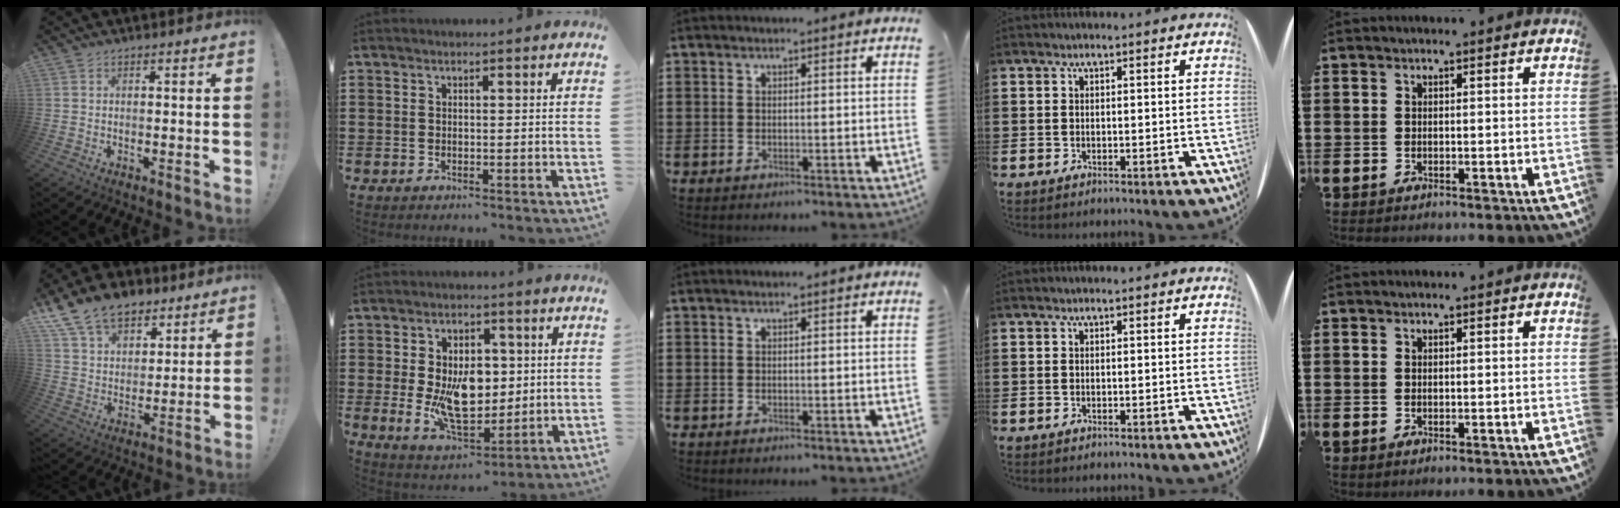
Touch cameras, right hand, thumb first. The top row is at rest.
{"thumb": {"total": 14.8, "force": [10.5, 9.0, 5.4], "torque": [-0.106, -0.065, 0.201]}, "index": {"total": 11.1, "force": [0.2, 6.7, 8.9], "torque": [-0.163, 0.001, 0.002]}}